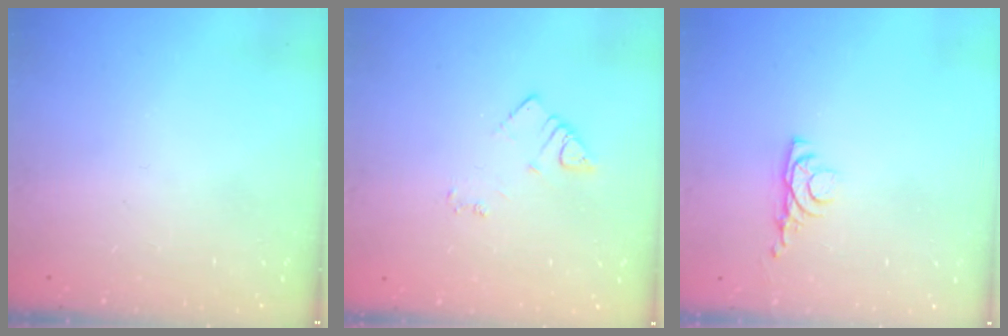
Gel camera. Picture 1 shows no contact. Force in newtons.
{"total": 2.9, "press": 2.9, "slide": 0.3}
{"total": 4.0, "press": 3.9, "slide": 0.6}